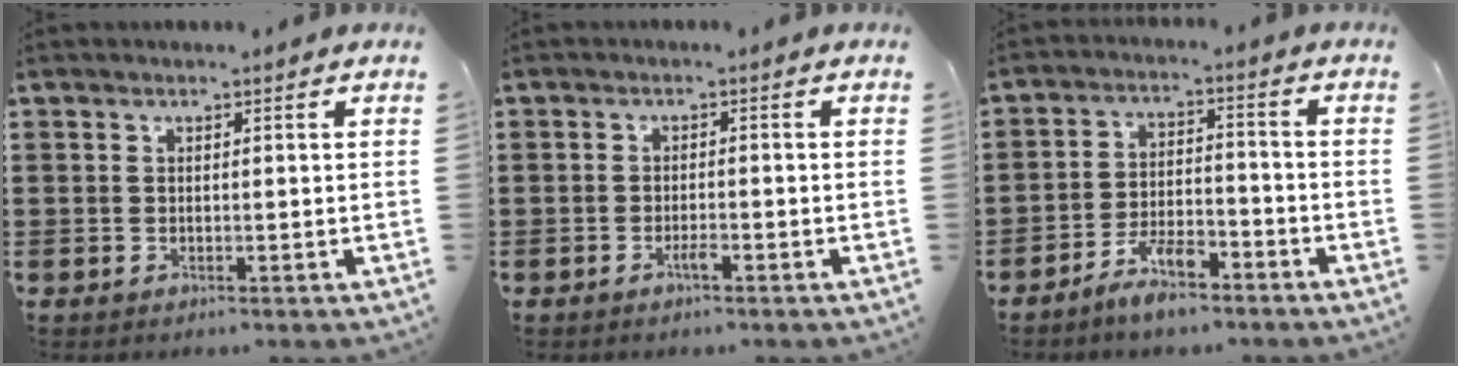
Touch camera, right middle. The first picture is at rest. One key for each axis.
{"total": 1.7, "fx": -1.1, "fy": 0.2, "fz": 1.3, "tx": -0.026, "ty": -0.004, "tz": -0.018}
{"total": 6.3, "fx": -5.2, "fy": 1.5, "fz": 3.3, "tx": -0.066, "ty": 0.003, "tz": -0.099}